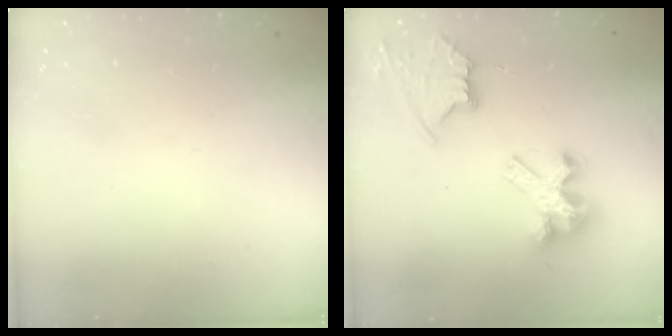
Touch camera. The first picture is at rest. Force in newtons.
{"total": 9.8, "press": 9.8, "slide": 0.7}